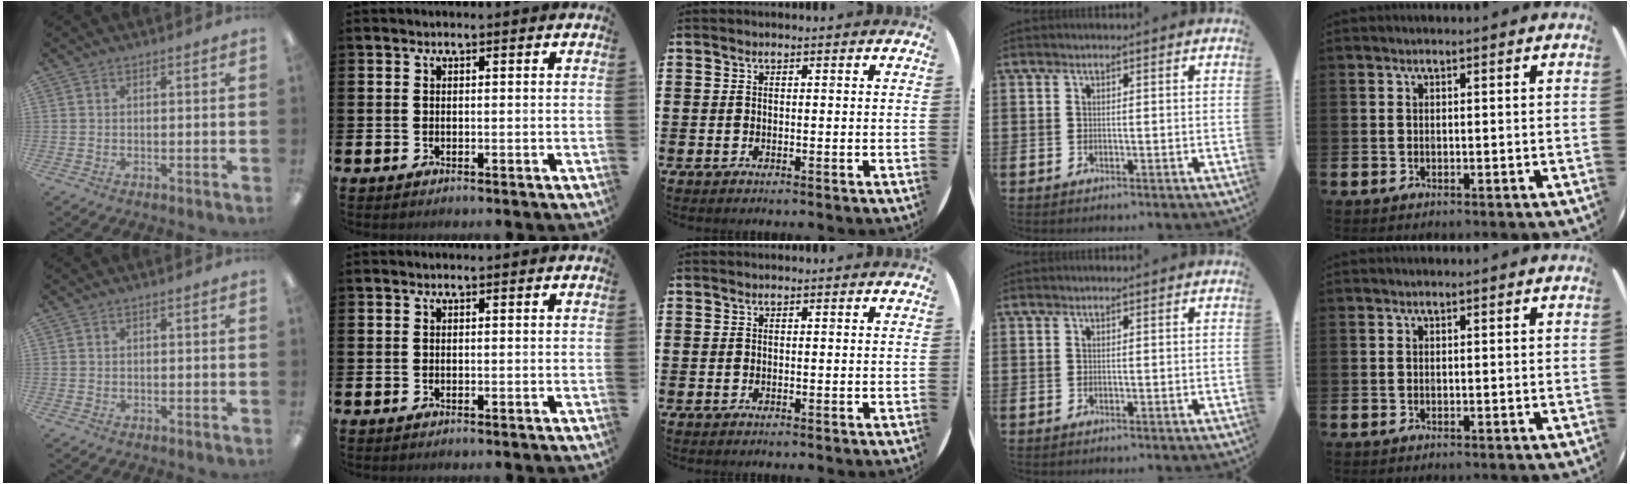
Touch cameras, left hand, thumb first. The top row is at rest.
{}